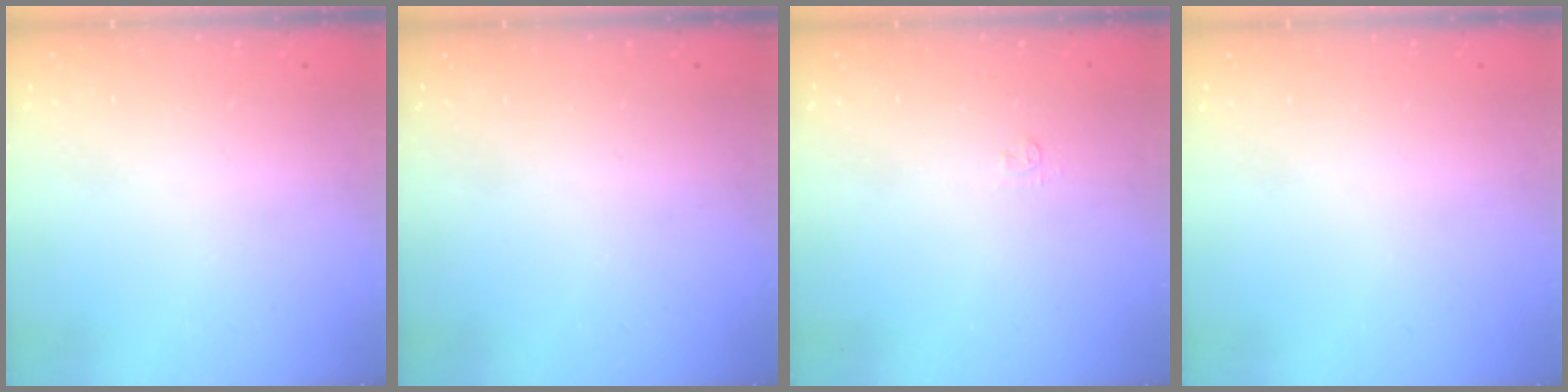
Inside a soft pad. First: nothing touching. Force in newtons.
{"total": 0.0}
{"total": 3.1, "press": 3.0, "slide": 0.4}
{"total": 0.0}